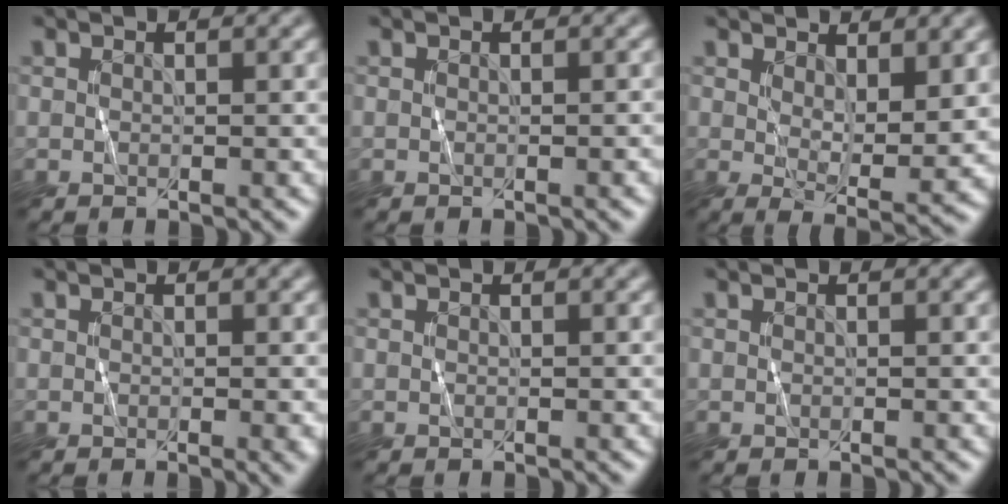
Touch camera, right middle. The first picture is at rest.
{"total": 0.7, "force": [-0.2, 0.1, 0.6], "torque": [-0.007, 0.001, -0.002]}
{"total": 4.5, "force": [1.9, 1.5, 3.8], "torque": [-0.068, -0.015, 0.037]}
{"total": 1.0, "force": [-0.1, 0.2, 1.0], "torque": [-0.013, -0.004, -0.002]}
{"total": 0.0}
{"total": 0.0}